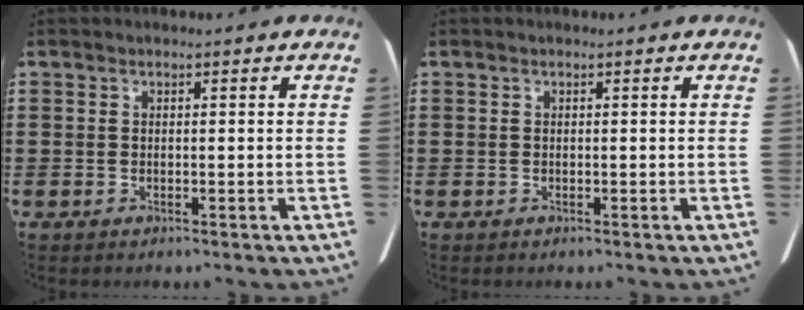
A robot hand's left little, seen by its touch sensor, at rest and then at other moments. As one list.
[{"total": 0.0}]